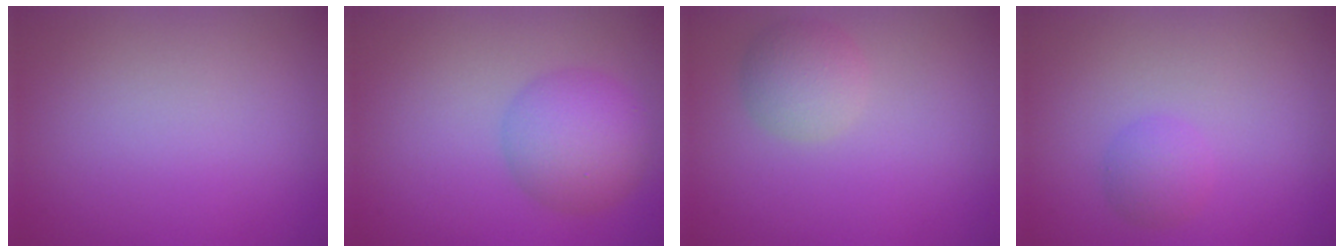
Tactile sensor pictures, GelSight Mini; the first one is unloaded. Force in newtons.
{"total": 4.7, "press": 4.7, "slide": 0.2}
{"total": 2.7, "press": 2.7, "slide": 0.1}
{"total": 1.7, "press": 1.7, "slide": 0.0}